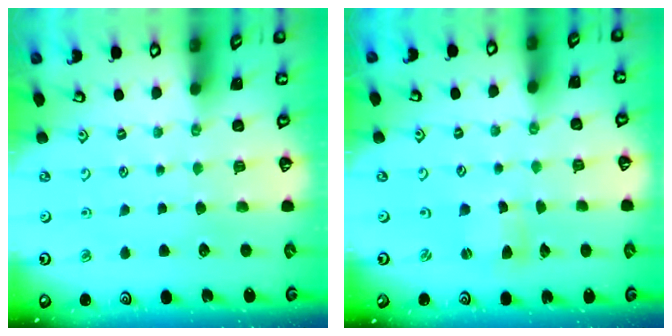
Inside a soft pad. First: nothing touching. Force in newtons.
{"total": 1.1, "press": 1.1, "slide": 0.2}